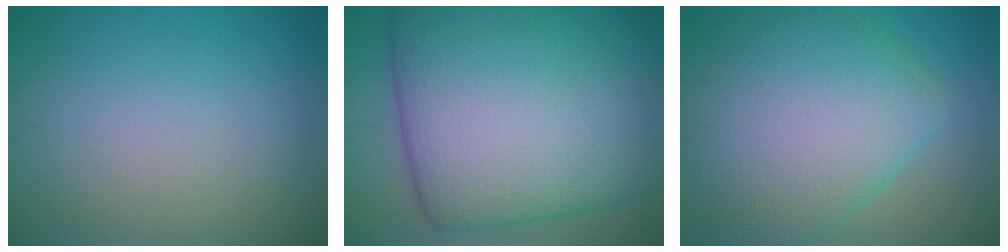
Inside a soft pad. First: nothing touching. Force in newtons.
{"total": 20.0, "press": 20.0, "slide": 0.3}
{"total": 10.7, "press": 10.7, "slide": 0.4}